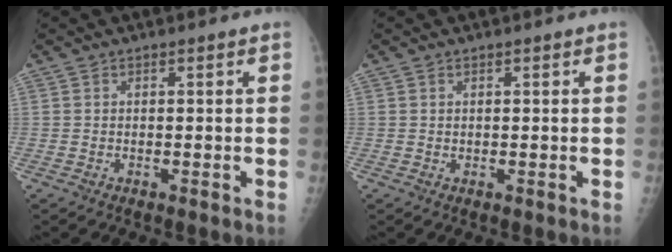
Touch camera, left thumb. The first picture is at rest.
{"total": 0.0}